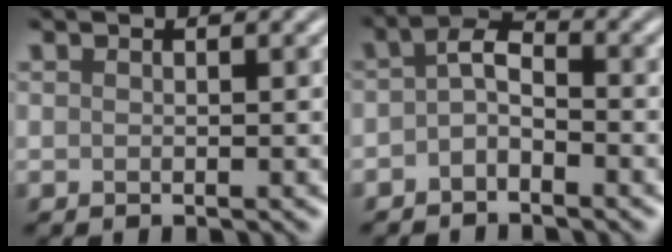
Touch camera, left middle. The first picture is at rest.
{"total": 2.5, "force": [-1.3, 1.2, 1.7], "torque": [-0.033, 0.008, -0.031]}